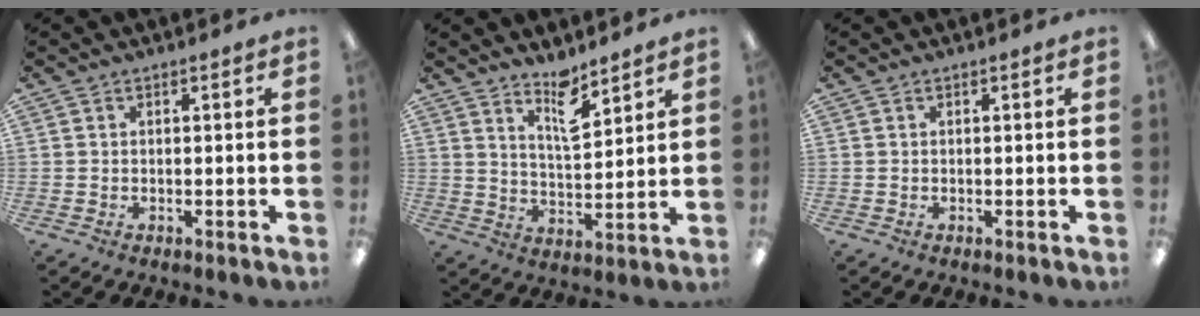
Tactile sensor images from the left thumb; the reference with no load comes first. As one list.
[{"total": 8.1, "force": [6.4, 2.4, 4.4], "torque": [-0.064, -0.045, 0.108]}, {"total": 0.0}]